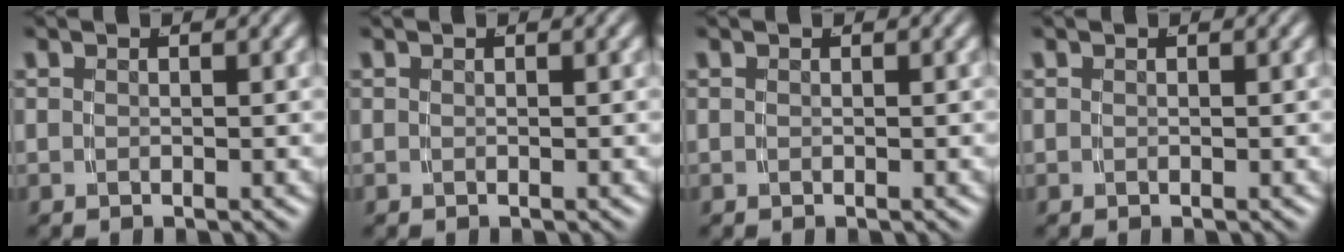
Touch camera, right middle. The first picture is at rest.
{"total": 0.0}
{"total": 0.0}
{"total": 0.0}